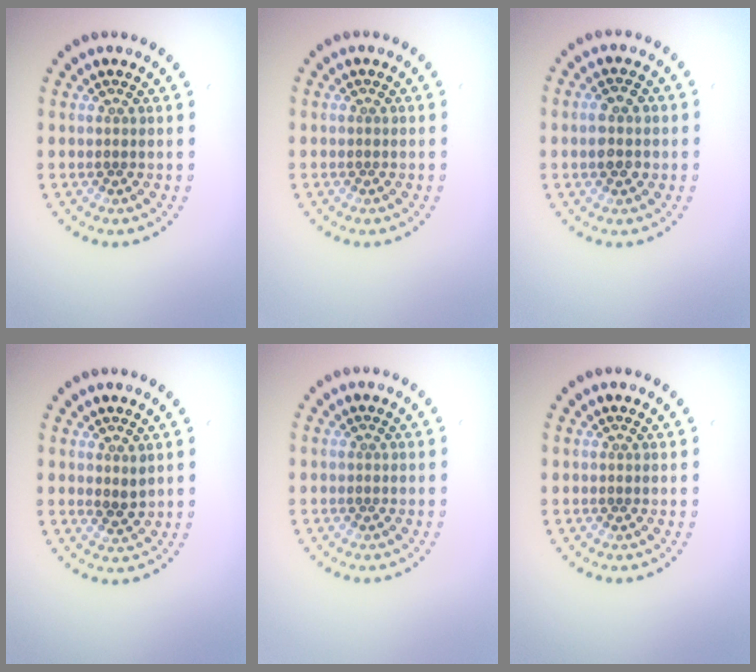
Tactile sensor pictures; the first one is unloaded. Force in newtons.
{"total": 0.0}
{"total": 3.0, "press": 3.0, "slide": 0.2}
{"total": 1.3, "press": 1.2, "slide": 0.6}
{"total": 0.0}
{"total": 0.0}